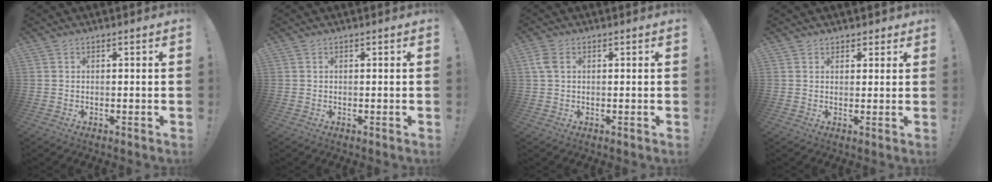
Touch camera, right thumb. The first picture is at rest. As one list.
[{"total": 0.0}, {"total": 3.2, "force": [1.1, 1.8, 2.5], "torque": [-0.060, 0.004, 0.019]}, {"total": 1.9, "force": [1.3, 1.3, 0.3], "torque": [0.010, -0.008, 0.022]}]